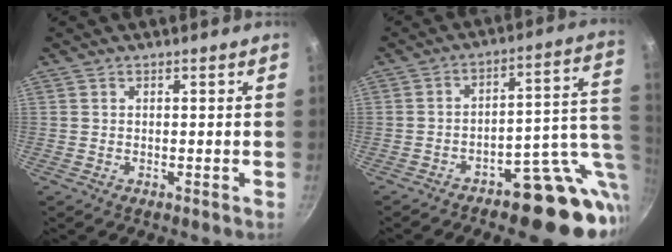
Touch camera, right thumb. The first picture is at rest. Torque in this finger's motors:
{"motor_torque": [2.67, 1.45, 1.61, -1.16, 0.14]}